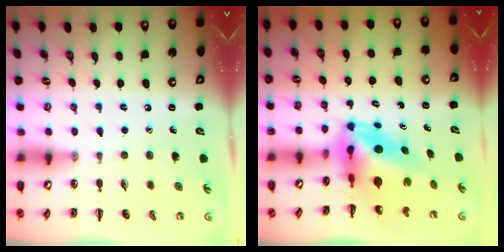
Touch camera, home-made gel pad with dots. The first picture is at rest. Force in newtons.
{"total": 6.7, "press": 6.4, "slide": 1.9}